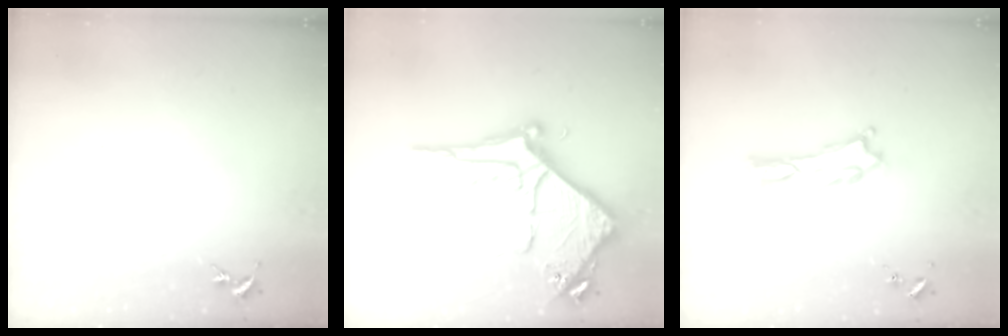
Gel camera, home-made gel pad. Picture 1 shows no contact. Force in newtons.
{"total": 8.7, "press": 8.7, "slide": 1.0}
{"total": 1.1, "press": 1.1, "slide": 0.2}